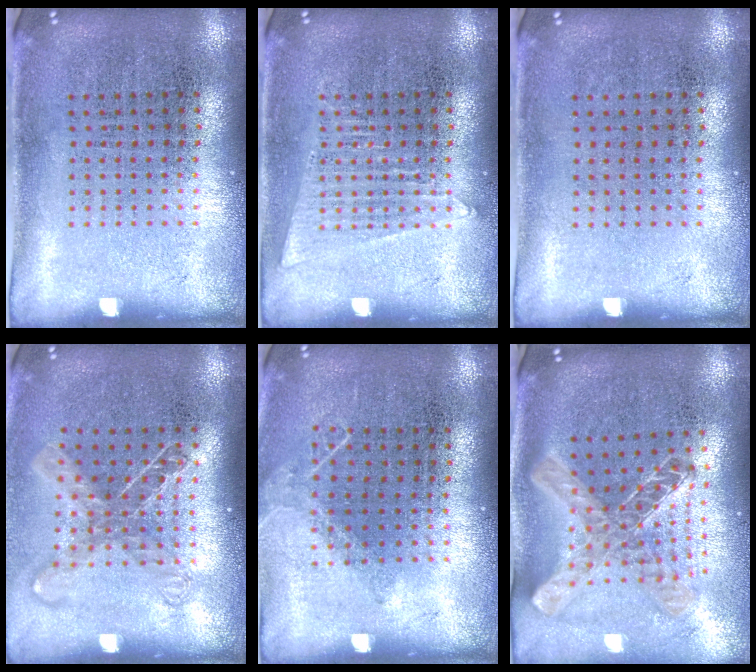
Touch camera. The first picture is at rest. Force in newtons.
{"total": 1.6, "press": 1.6, "slide": 0.1}
{"total": 0.0}
{"total": 1.5, "press": 1.2, "slide": 0.8}
{"total": 0.8, "press": 0.8, "slide": 0.2}
{"total": 1.5, "press": 1.3, "slide": 0.6}